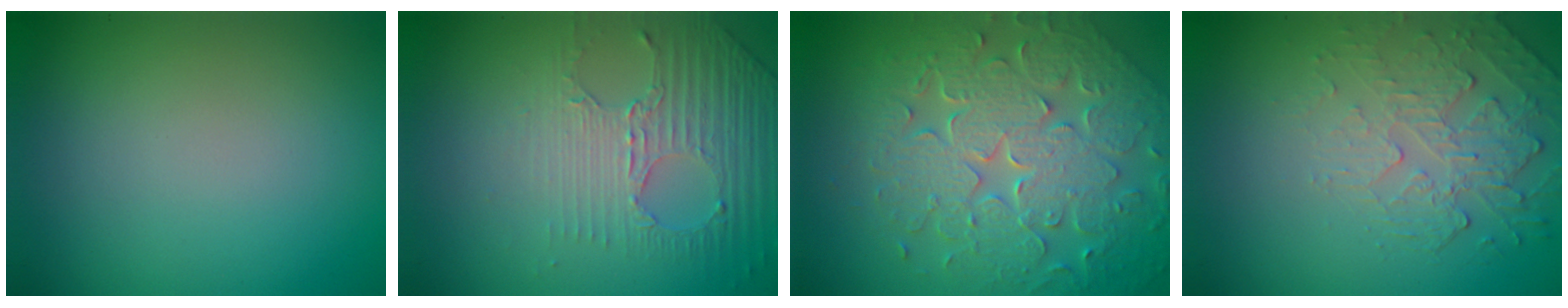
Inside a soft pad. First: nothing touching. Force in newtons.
{"total": 4.6, "press": 3.0, "slide": 3.4}
{"total": 9.3, "press": 6.7, "slide": 6.4}
{"total": 2.4, "press": 1.7, "slide": 1.7}